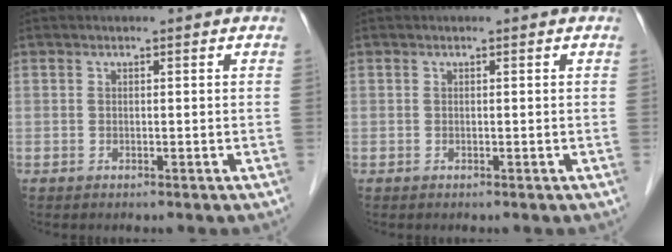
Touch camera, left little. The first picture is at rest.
{"total": 0.0}